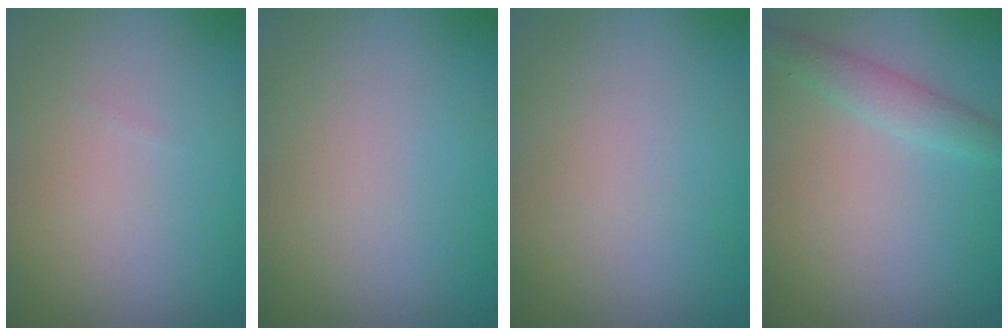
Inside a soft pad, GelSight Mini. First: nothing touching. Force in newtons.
{"total": 0.0}
{"total": 0.0}
{"total": 2.2, "press": 2.2, "slide": 0.0}